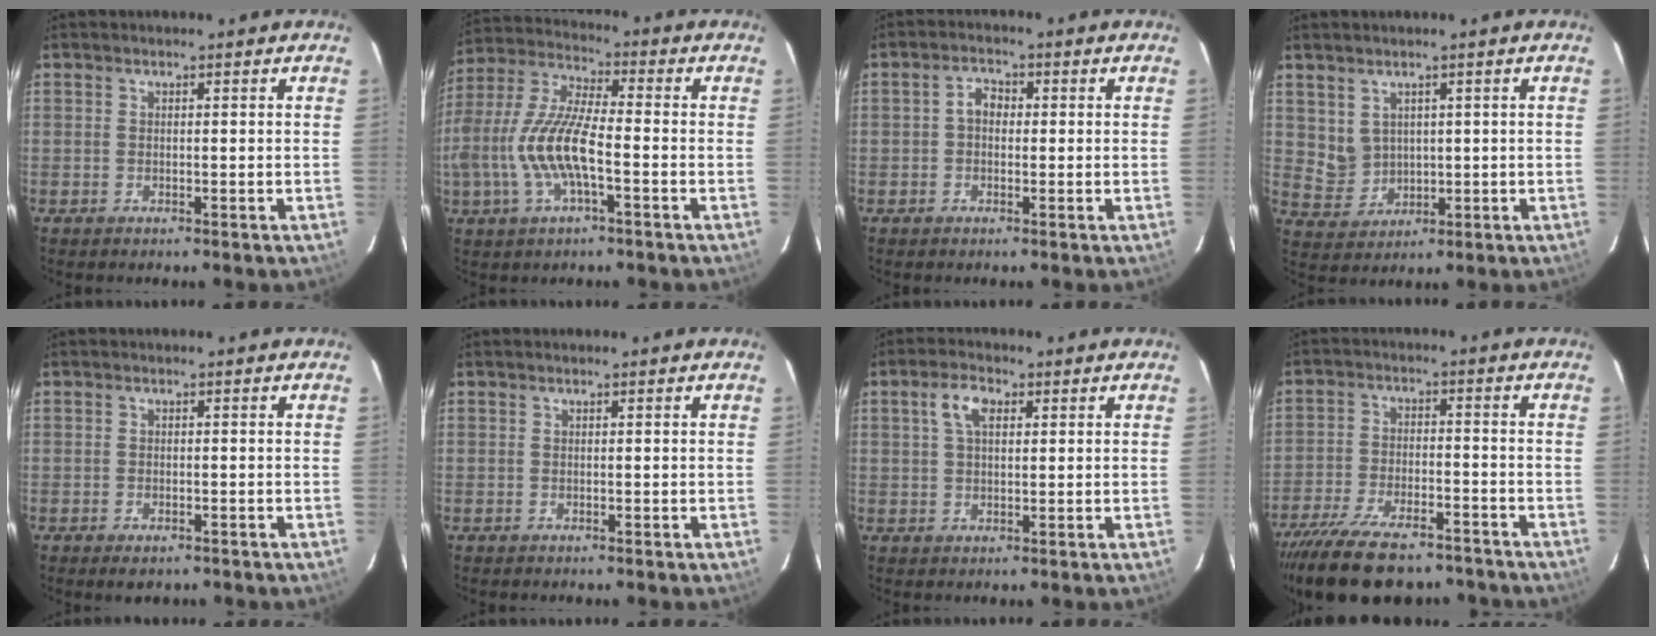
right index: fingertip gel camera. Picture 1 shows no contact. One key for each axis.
{"total": 14.4, "fx": -3.7, "fy": 4.2, "fz": 13.3, "tx": -0.279, "ty": -0.003, "tz": -0.072}
{"total": 2.6, "fx": -0.1, "fy": 1.9, "fz": 1.8, "tx": -0.033, "ty": 0.010, "tz": -0.004}
{"total": 5.0, "fx": 2.0, "fy": 4.3, "fz": 1.6, "tx": -0.031, "ty": 0.004, "tz": 0.059}
{"total": 2.3, "fx": -1.5, "fy": 1.2, "fz": 1.3, "tx": -0.023, "ty": -0.005, "tz": -0.020}
{"total": 0.0}
{"total": 4.6, "fx": 1.7, "fy": 2.2, "fz": 3.6, "tx": -0.069, "ty": 0.012, "tz": 0.031}
{"total": 19.0, "fx": -15.2, "fy": 6.5, "fz": 9.3, "tx": -0.196, "ty": -0.026, "tz": -0.238}